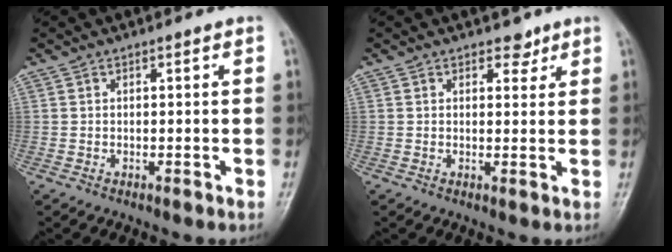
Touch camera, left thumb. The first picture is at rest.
{"total": 2.5, "force": [1.8, 1.4, 0.8], "torque": [0.007, -0.010, 0.023]}